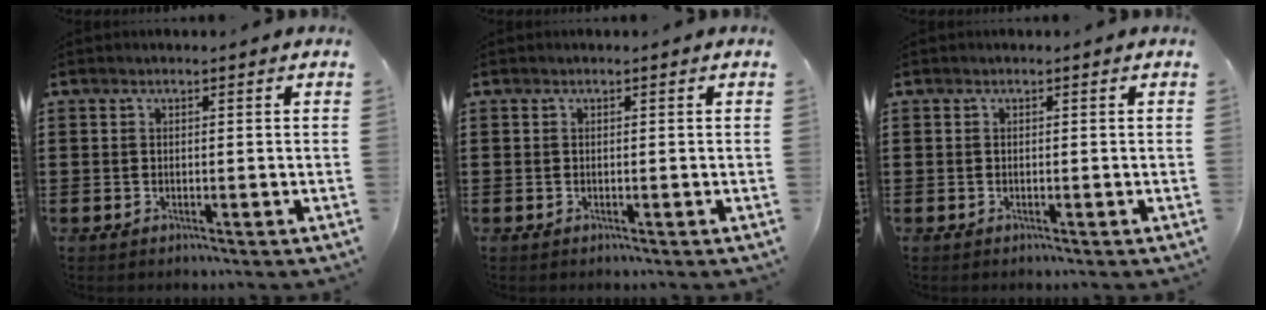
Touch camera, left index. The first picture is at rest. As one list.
[{"total": 0.0}, {"total": 0.0}]